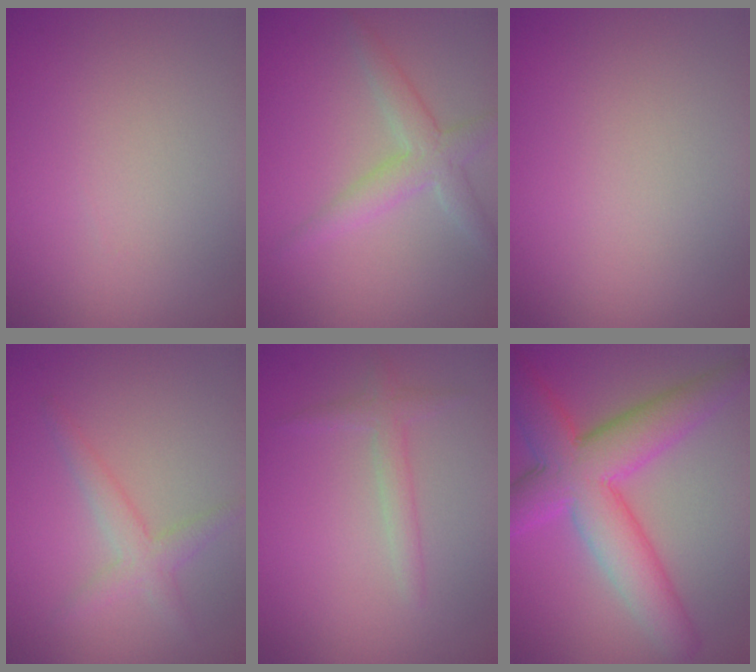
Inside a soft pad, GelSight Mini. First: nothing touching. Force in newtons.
{"total": 3.0, "press": 3.0, "slide": 0.3}
{"total": 0.0}
{"total": 2.2, "press": 2.2, "slide": 0.1}
{"total": 1.7, "press": 1.7, "slide": 0.1}
{"total": 8.9, "press": 8.9, "slide": 0.1}